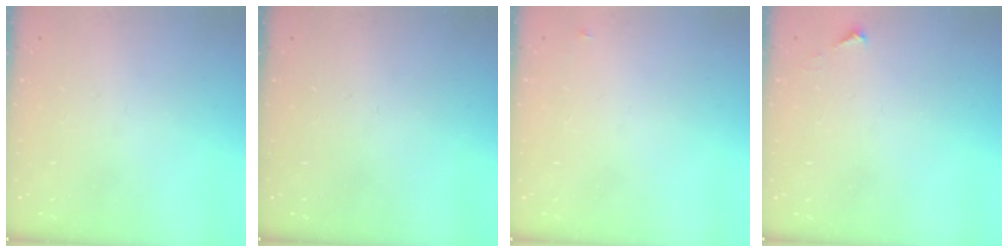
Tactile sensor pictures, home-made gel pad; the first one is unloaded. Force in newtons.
{"total": 0.0}
{"total": 3.1, "press": 3.1, "slide": 0.3}
{"total": 3.4, "press": 3.4, "slide": 0.4}